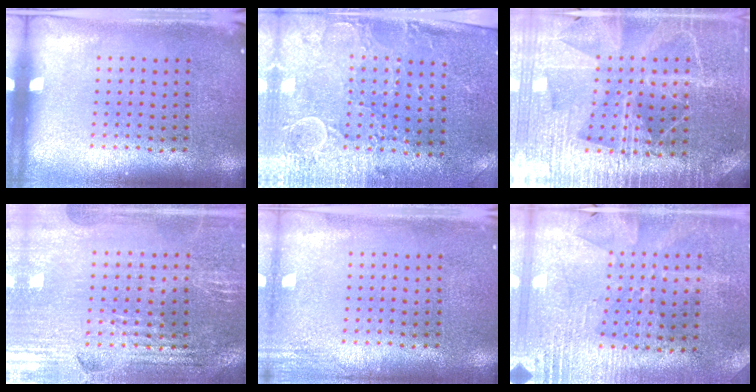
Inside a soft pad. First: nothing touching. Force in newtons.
{"total": 2.9, "press": 2.5, "slide": 1.5}
{"total": 4.7, "press": 4.3, "slide": 1.8}
{"total": 2.8, "press": 2.8, "slide": 0.4}
{"total": 1.4, "press": 1.4, "slide": 0.2}
{"total": 2.8, "press": 2.5, "slide": 1.1}